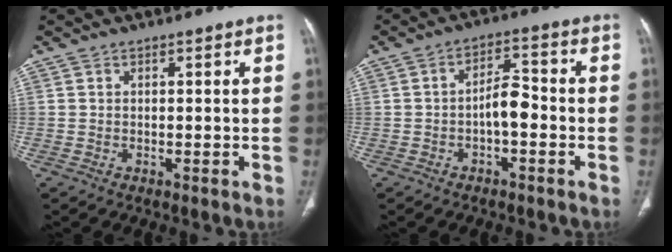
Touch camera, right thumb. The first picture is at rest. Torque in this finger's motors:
{"motor_torque": [0.65, 0.88, 0.97, -0.21, 0.01]}